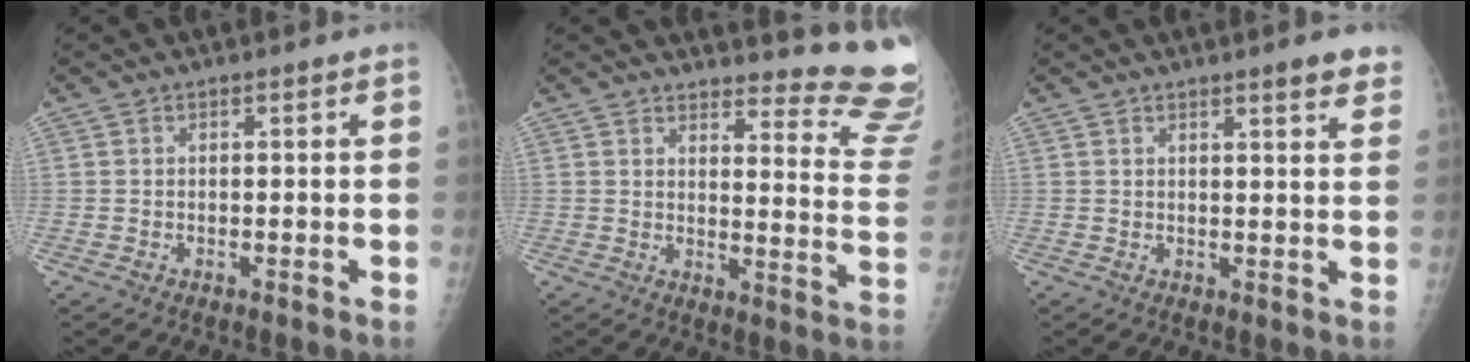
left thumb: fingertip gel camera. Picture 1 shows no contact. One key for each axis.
{"total": 17.8, "fx": 17.1, "fy": 2.7, "fz": 4.2, "tx": -0.011, "ty": -0.191, "tz": 0.171}
{"total": 4.6, "fx": 3.4, "fy": 0.6, "fz": 3.0, "tx": -0.027, "ty": -0.014, "tz": 0.039}